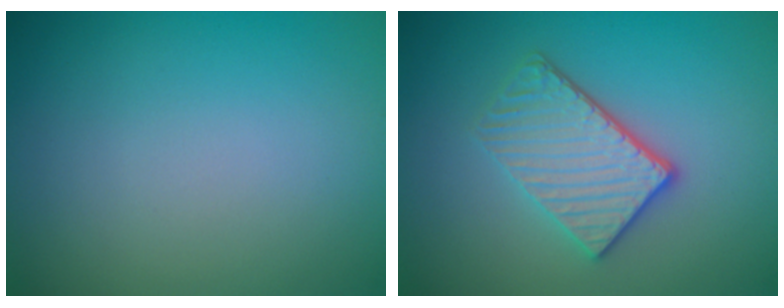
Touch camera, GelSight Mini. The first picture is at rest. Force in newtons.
{"total": 3.8, "press": 3.2, "slide": 2.0}